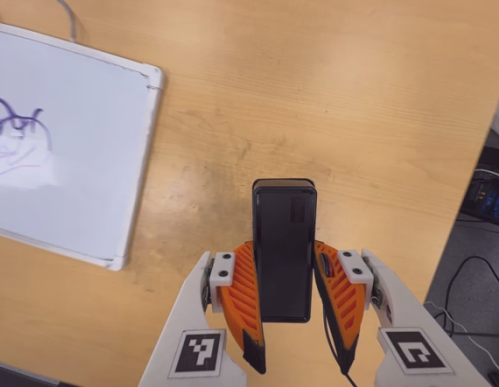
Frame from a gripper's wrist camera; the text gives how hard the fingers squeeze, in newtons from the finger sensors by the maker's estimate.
{"total": 4.3, "left": 2.9, "right": 5.8}